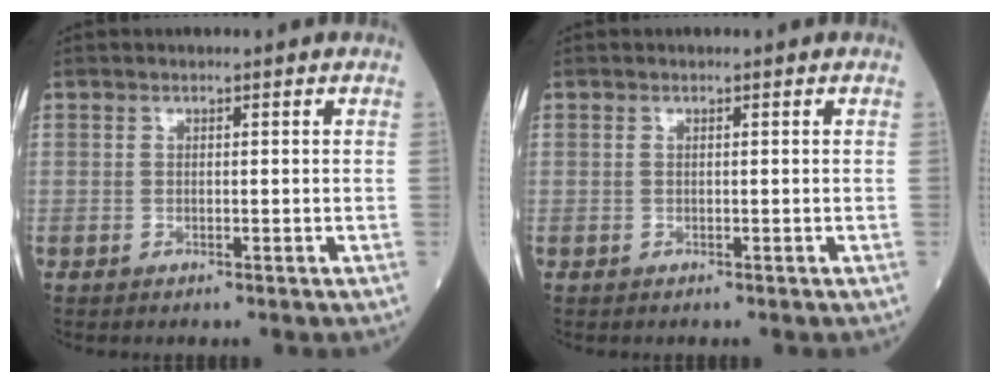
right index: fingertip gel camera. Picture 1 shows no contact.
{"total": 0.0}